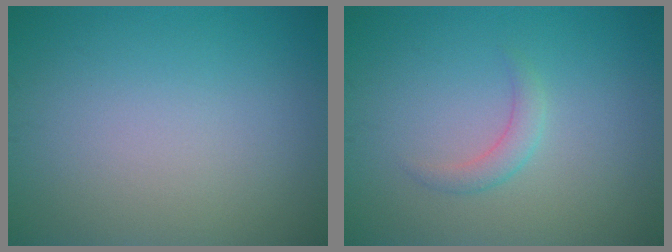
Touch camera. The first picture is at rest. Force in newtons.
{"total": 1.5, "press": 1.5, "slide": 0.0}